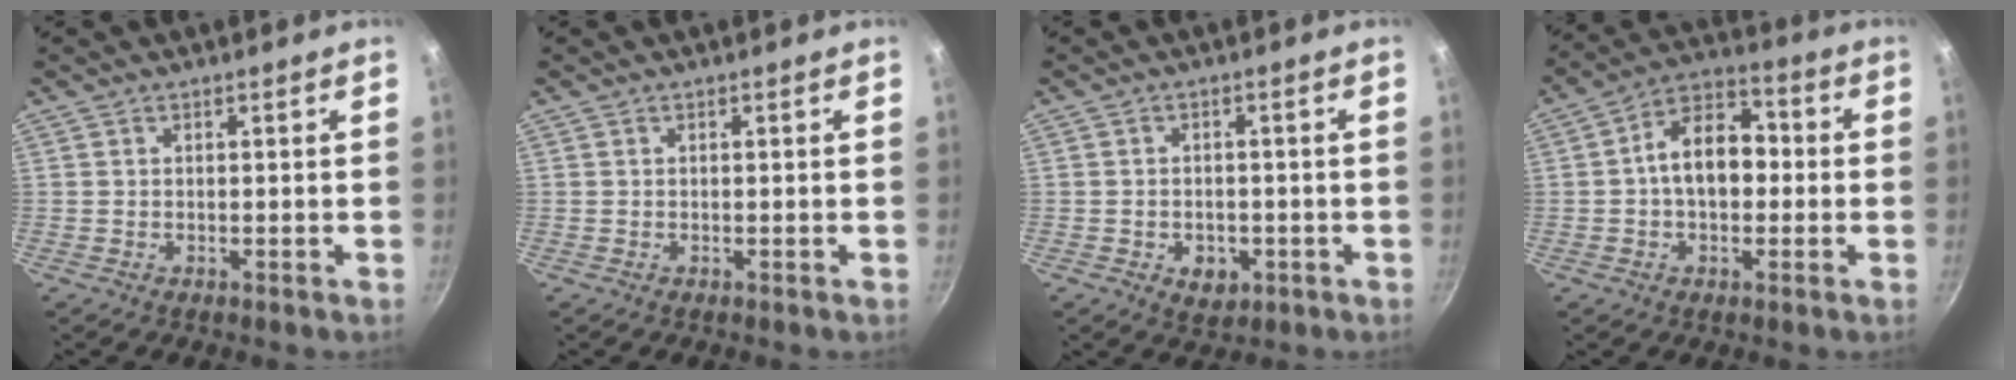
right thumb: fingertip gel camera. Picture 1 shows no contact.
{"total": 0.0}
{"total": 4.3, "force": [-1.5, 3.1, 2.6], "torque": [-0.021, 0.007, -0.014]}
{"total": 11.5, "force": [-0.1, 7.4, 8.8], "torque": [-0.123, 0.032, -0.014]}